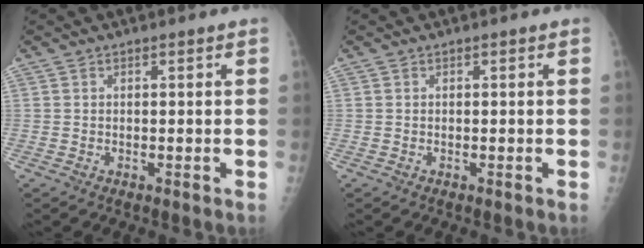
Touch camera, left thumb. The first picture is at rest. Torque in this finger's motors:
{"motor_torque": [-0.02, 0.03, -0.01, -0.02, 0.00]}